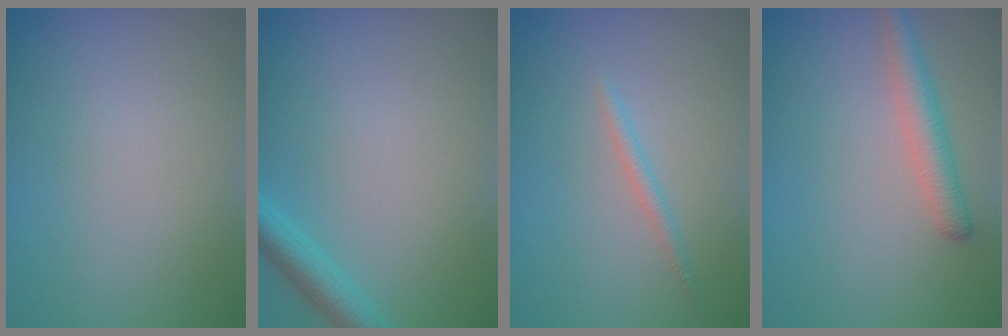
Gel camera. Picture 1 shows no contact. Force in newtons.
{"total": 2.4, "press": 2.4, "slide": 0.2}
{"total": 1.1, "press": 1.1, "slide": 0.0}
{"total": 2.8, "press": 2.8, "slide": 0.2}